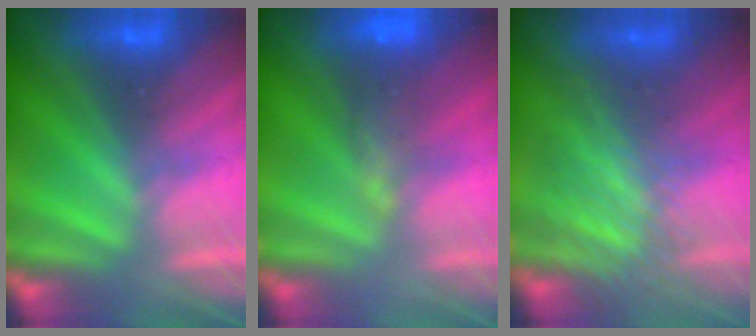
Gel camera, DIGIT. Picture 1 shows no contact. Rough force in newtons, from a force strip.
{"total": 8.8}
{"total": 2.9}